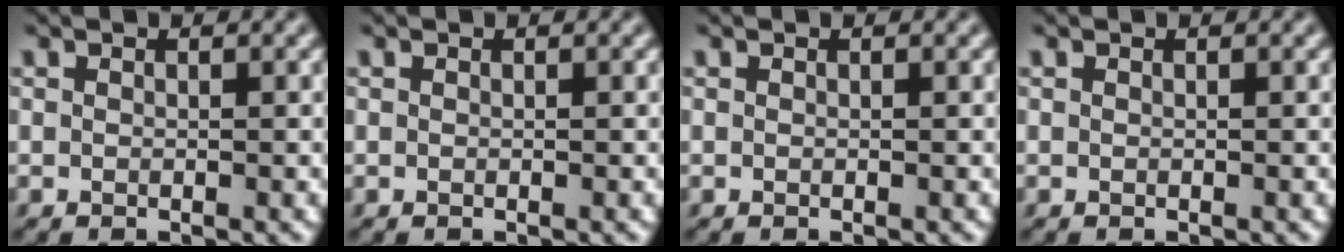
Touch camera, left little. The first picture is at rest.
{"total": 0.0}
{"total": 0.0}
{"total": 0.0}